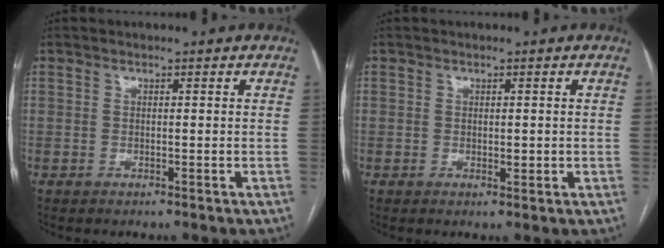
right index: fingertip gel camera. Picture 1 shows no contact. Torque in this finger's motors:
{"motor_torque": [0.07, 0.13, 0.07, 0.05]}